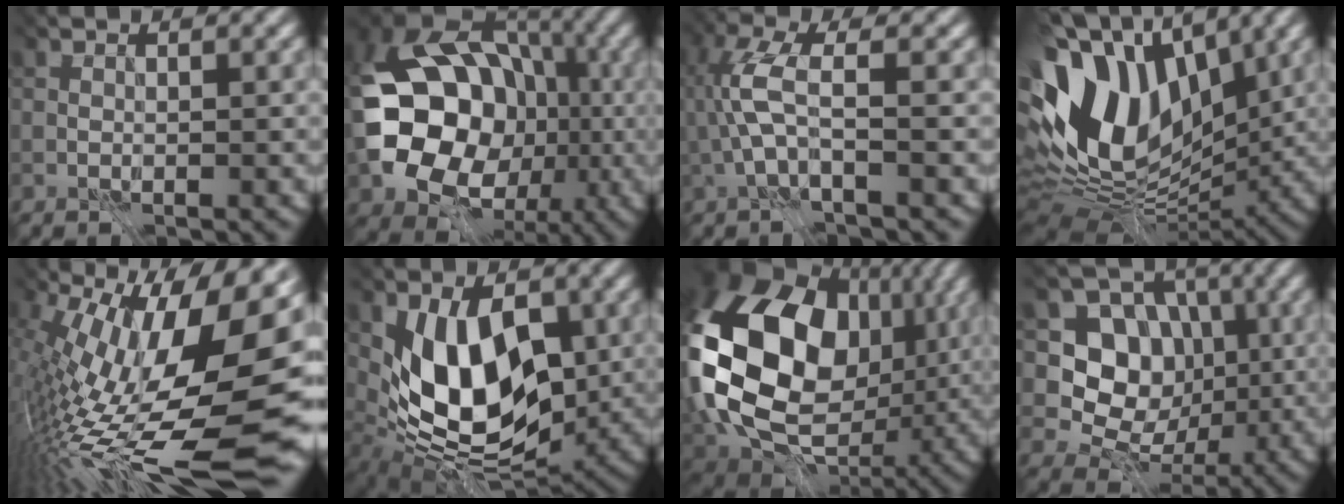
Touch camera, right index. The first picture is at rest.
{"total": 15.6, "force": [-3.2, 11.9, 9.6], "torque": [-0.156, -0.016, -0.031]}
{"total": 3.9, "force": [-2.2, 0.1, 3.2], "torque": [-0.103, -0.006, -0.023]}
{"total": 13.3, "force": [-0.2, 8.9, 9.8], "torque": [-0.216, -0.007, 0.019]}
{"total": 17.6, "force": [-3.1, 6.3, 16.2], "torque": [-0.268, -0.048, -0.027]}
{"total": 7.3, "force": [-1.8, 4.0, 5.8], "torque": [-0.116, -0.029, -0.005]}
{"total": 16.4, "force": [-0.6, 12.4, 10.7], "torque": [-0.242, -0.026, 0.026]}
{"total": 5.4, "force": [-1.3, 4.8, 1.9], "torque": [-0.018, -0.027, -0.017]}